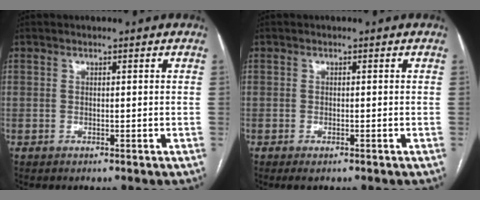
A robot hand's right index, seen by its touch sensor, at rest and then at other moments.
{"total": 1.5, "force": [-1.0, 0.4, 1.1], "torque": [-0.017, -0.004, -0.011]}